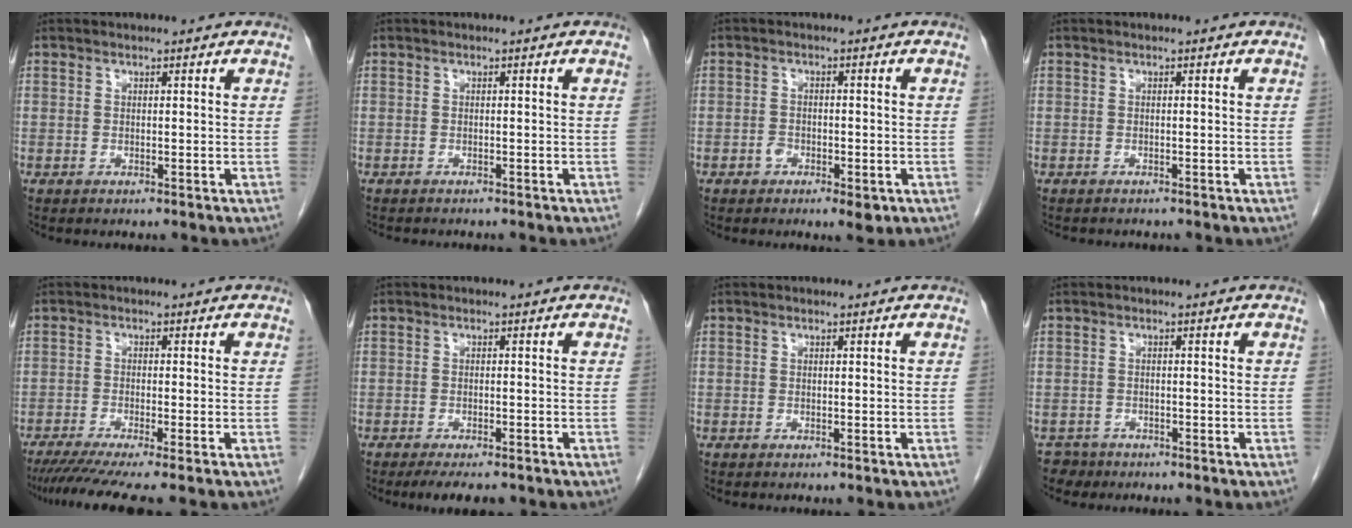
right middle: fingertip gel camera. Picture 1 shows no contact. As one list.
[{"total": 3.1, "force": [-2.7, 0.9, 1.1], "torque": [-0.017, -0.005, -0.033]}, {"total": 3.4, "force": [-1.7, 1.7, 2.4], "torque": [-0.032, 0.003, -0.021]}, {"total": 3.0, "force": [-2.7, 1.1, 0.9], "torque": [-0.014, -0.004, -0.032]}, {"total": 7.8, "force": [-6.4, -0.8, 4.4], "torque": [-0.061, -0.021, -0.103]}, {"total": 5.5, "force": [-4.4, 1.5, 2.8], "torque": [-0.035, -0.006, -0.063]}, {"total": 0.0}, {"total": 2.3, "force": [-1.8, 1.3, -0.6], "torque": [0.004, 0.004, -0.031]}]